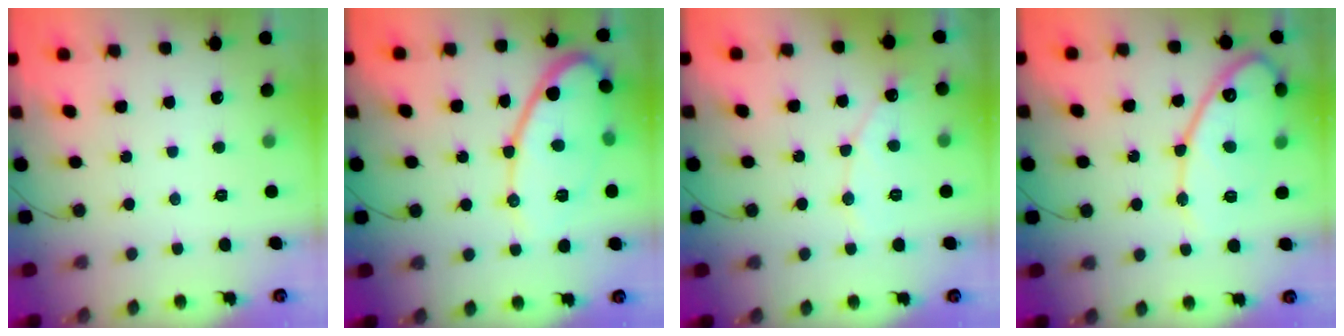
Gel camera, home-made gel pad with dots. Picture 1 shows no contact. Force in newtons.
{"total": 13.7, "press": 13.7, "slide": 0.7}
{"total": 7.8, "press": 7.8, "slide": 0.3}
{"total": 14.9, "press": 14.8, "slide": 1.0}